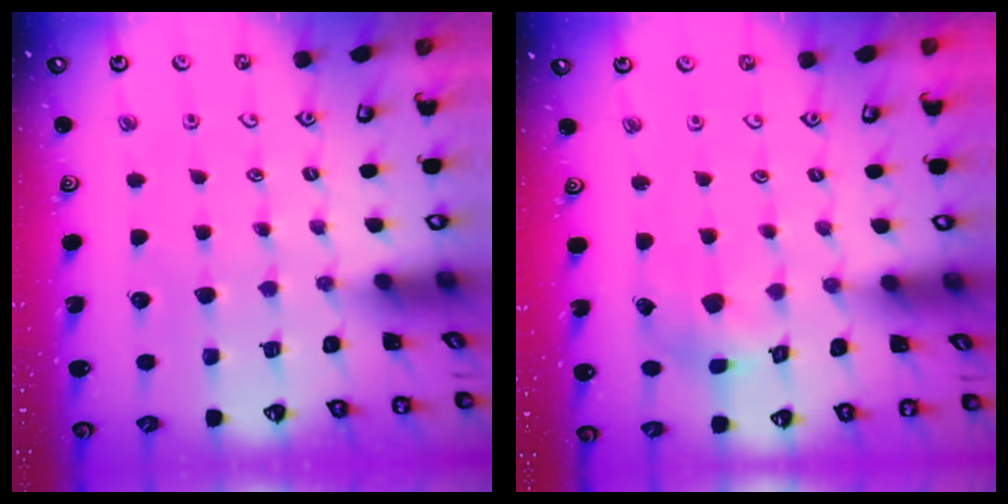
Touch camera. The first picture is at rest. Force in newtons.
{"total": 4.7, "press": 4.7, "slide": 0.5}